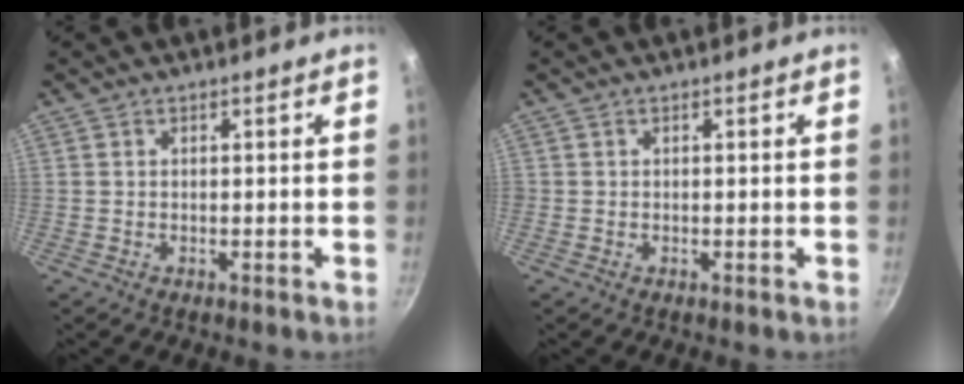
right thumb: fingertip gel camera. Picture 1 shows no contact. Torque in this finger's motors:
{"motor_torque": [0.67, 0.68, 0.70, 0.53, 0.22]}